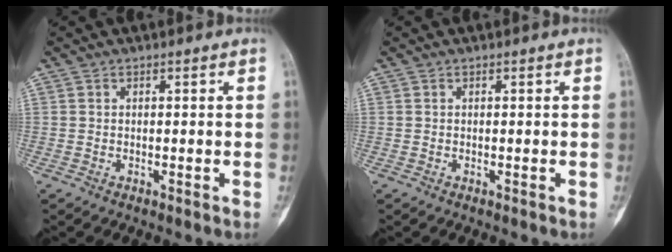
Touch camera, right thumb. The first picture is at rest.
{"total": 0.0}